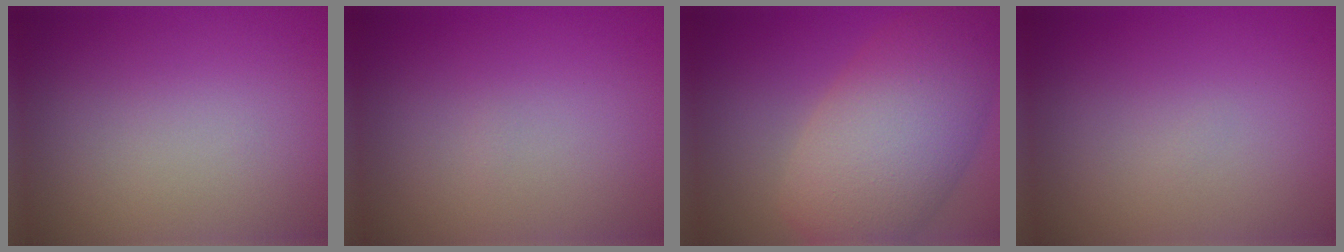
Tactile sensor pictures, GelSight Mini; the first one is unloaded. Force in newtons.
{"total": 0.0}
{"total": 9.4, "press": 9.4, "slide": 0.5}
{"total": 0.0}